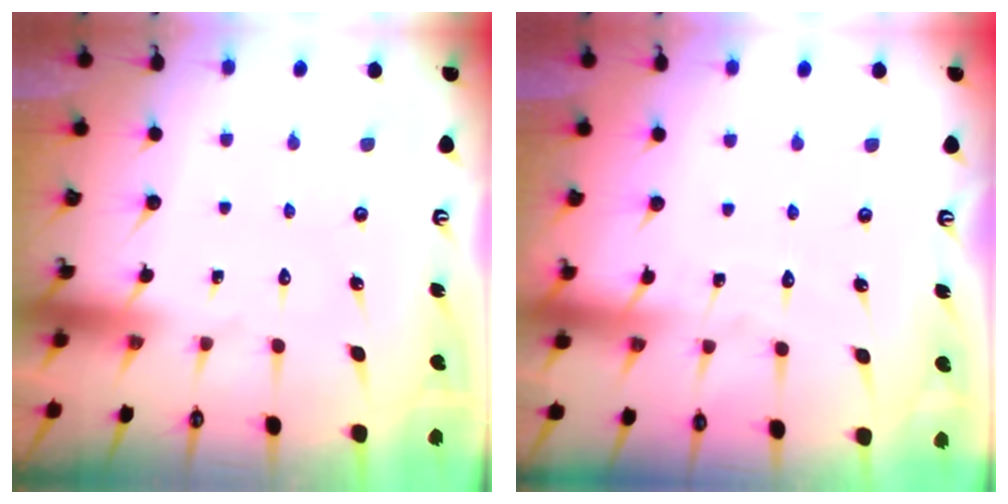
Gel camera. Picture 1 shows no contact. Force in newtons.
{"total": 2.8, "press": 2.8, "slide": 0.3}